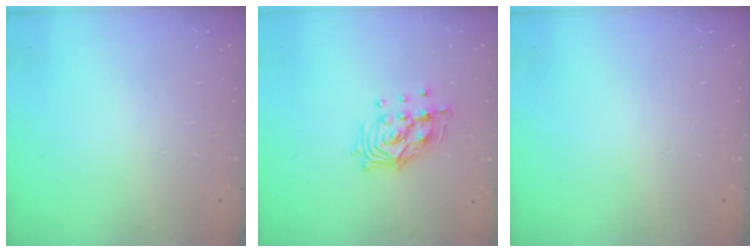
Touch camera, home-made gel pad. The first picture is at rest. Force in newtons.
{"total": 12.8, "press": 12.7, "slide": 1.6}
{"total": 0.0}